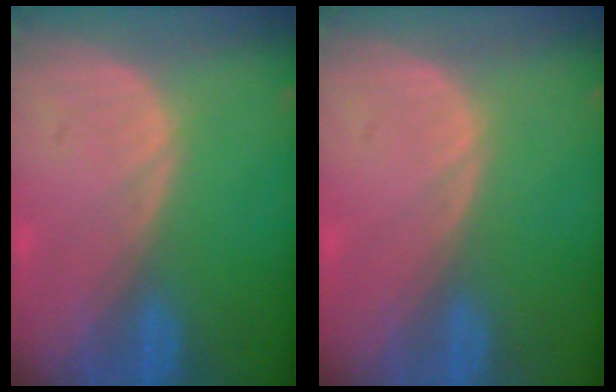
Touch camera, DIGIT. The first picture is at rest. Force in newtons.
{"total": 0.0}